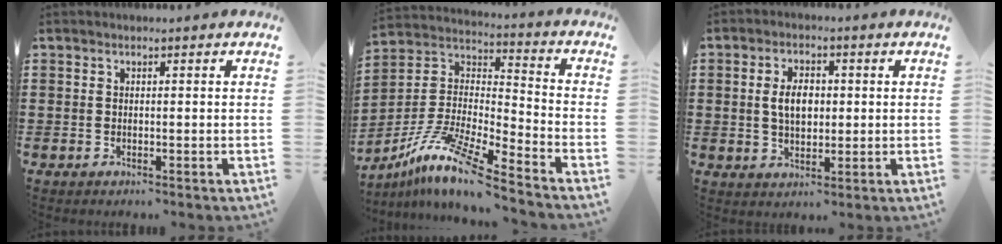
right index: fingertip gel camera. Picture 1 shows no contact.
{"total": 11.4, "force": [-8.8, 0.5, 7.2], "torque": [-0.152, -0.003, -0.180]}
{"total": 4.8, "force": [0.3, 2.8, 3.9], "torque": [-0.071, 0.001, -0.002]}